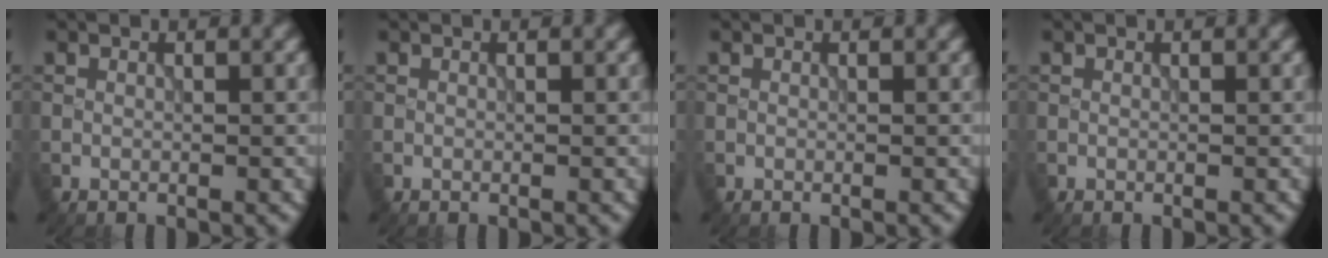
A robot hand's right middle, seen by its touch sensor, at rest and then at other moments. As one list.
[{"total": 0.0}, {"total": 0.0}, {"total": 0.0}]